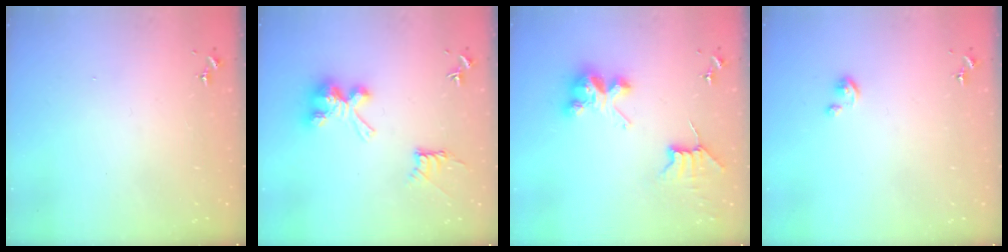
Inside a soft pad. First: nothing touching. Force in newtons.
{"total": 11.3, "press": 11.3, "slide": 0.4}
{"total": 8.5, "press": 8.5, "slide": 0.6}
{"total": 2.5, "press": 2.5, "slide": 0.3}